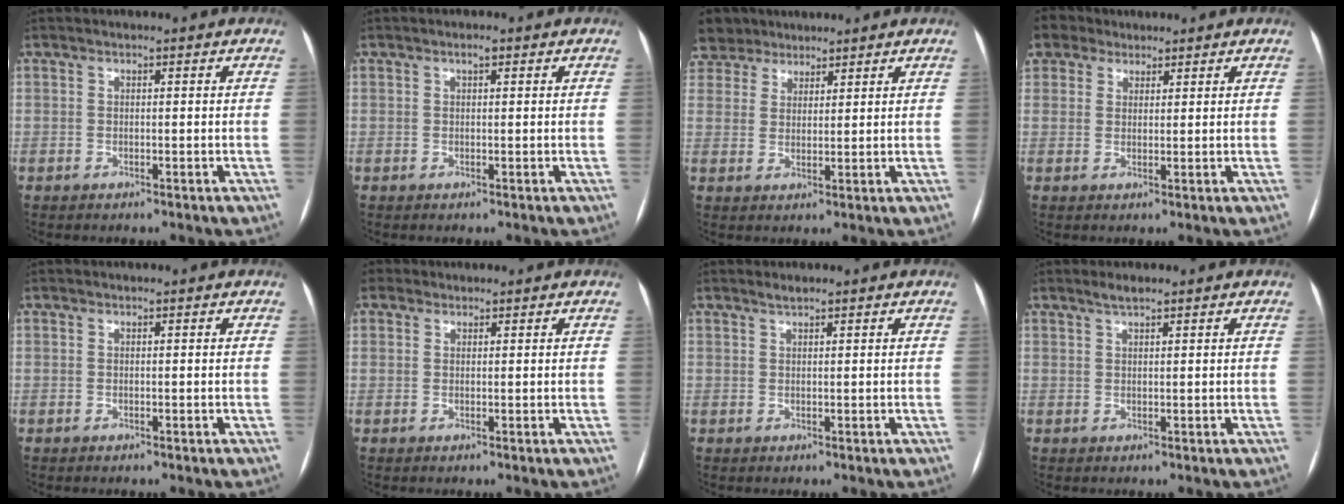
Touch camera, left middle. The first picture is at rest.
{"total": 0.9, "force": [0.5, 0.3, 0.7], "torque": [-0.012, 0.002, 0.007]}
{"total": 7.8, "force": [6.4, 4.3, 1.1], "torque": [-0.025, 0.026, 0.123]}
{"total": 4.1, "force": [3.2, 2.6, 0.2], "torque": [-0.006, 0.023, 0.057]}
{"total": 0.0}
{"total": 1.7, "force": [0.9, 1.4, 0.1], "torque": [0.003, 0.008, 0.011]}
{"total": 0.9, "force": [0.8, 0.1, 0.4], "torque": [-0.010, 0.005, 0.019]}
{"total": 1.6, "force": [1.3, 0.2, 0.9], "torque": [-0.022, 0.006, 0.027]}